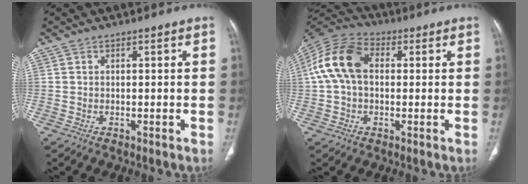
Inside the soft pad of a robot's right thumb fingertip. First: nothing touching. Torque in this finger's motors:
{"motor_torque": [-0.29, 0.68, 1.00, -0.30, 0.40]}